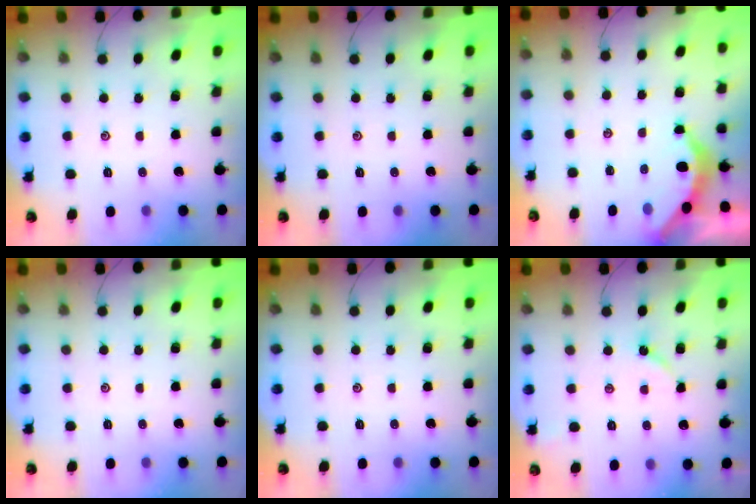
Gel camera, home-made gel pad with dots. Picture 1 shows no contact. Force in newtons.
{"total": 0.0}
{"total": 4.0, "press": 3.9, "slide": 0.5}
{"total": 0.0}
{"total": 0.0}
{"total": 3.8, "press": 3.7, "slide": 0.4}